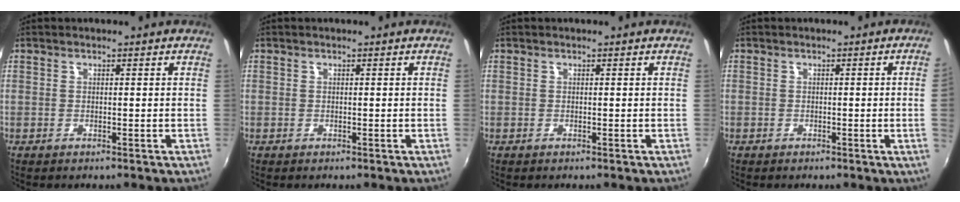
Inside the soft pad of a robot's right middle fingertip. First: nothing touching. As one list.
[{"total": 0.0}, {"total": 0.0}, {"total": 2.3, "force": [-0.2, -1.3, 1.9], "torque": [-0.031, -0.010, 0.002]}]